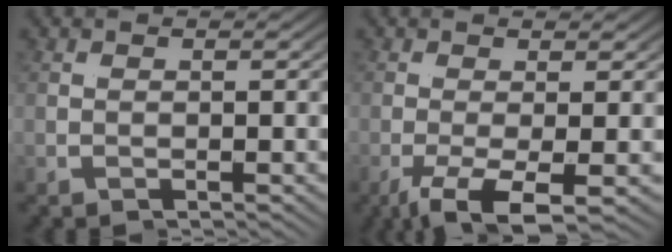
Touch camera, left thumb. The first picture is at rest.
{"total": 3.2, "force": [-1.4, -1.1, 2.6], "torque": [-0.043, 0.009, -0.033]}